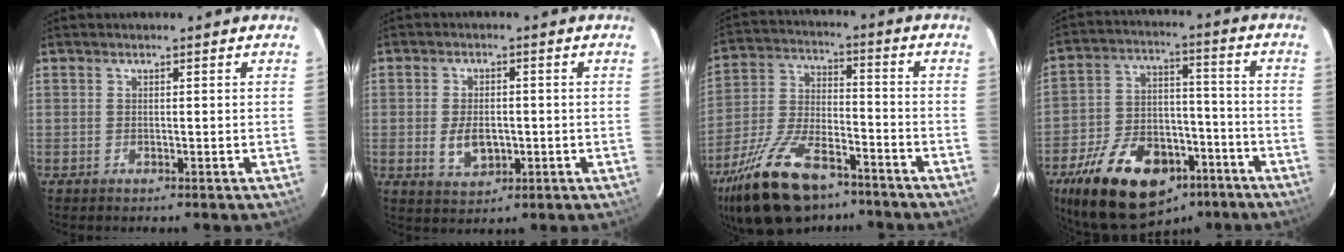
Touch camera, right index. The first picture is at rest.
{"total": 6.0, "force": [-1.2, 3.7, 4.6], "torque": [-0.091, -0.006, -0.014]}
{"total": 21.2, "force": [-14.9, 9.1, 12.0], "torque": [-0.249, -0.013, -0.254]}
{"total": 23.1, "force": [-14.1, 12.8, 13.1], "torque": [-0.264, 0.013, -0.210]}